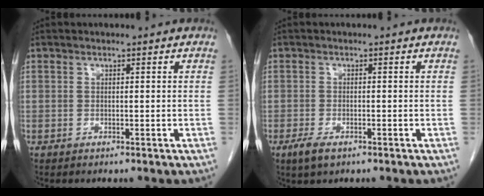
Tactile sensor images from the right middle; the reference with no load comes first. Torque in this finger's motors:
{"motor_torque": [0.65, -0.23, 0.04, 0.02]}